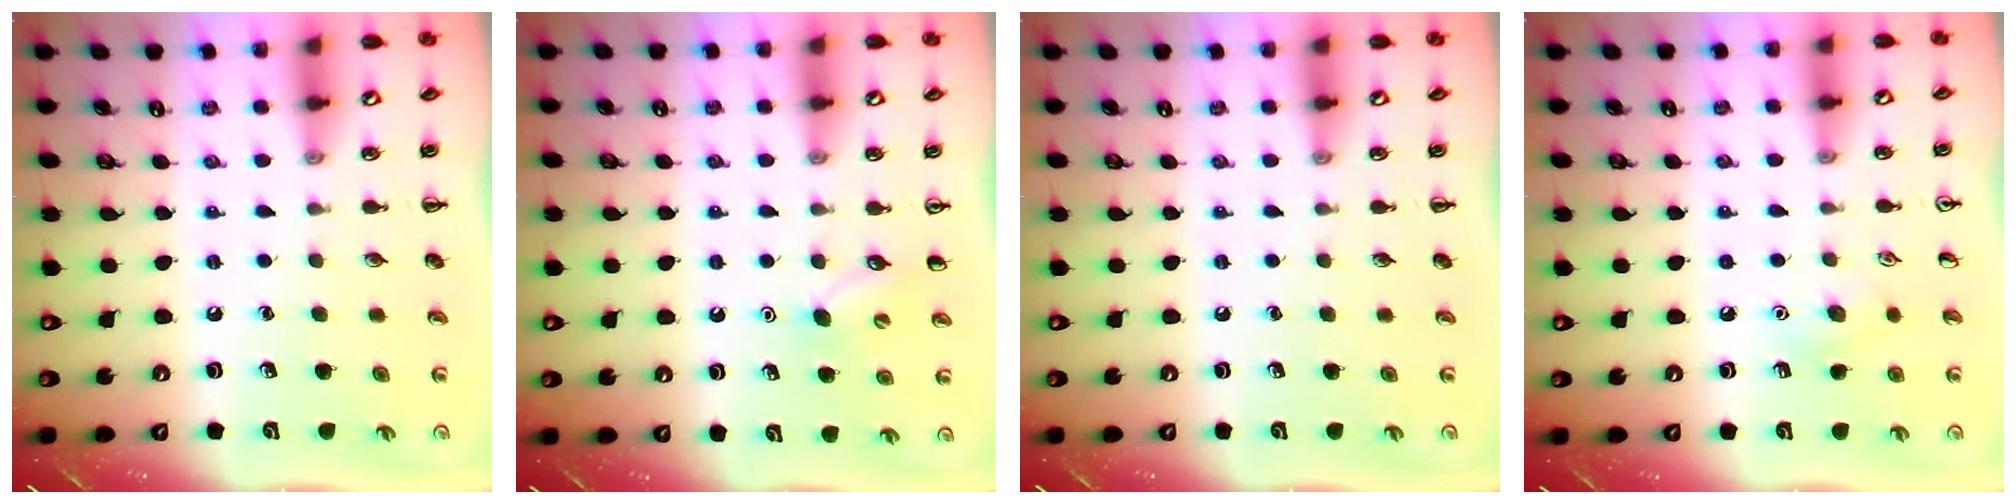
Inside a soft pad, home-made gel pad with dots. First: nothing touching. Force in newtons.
{"total": 5.4, "press": 5.2, "slide": 1.4}
{"total": 0.0}
{"total": 6.8, "press": 6.6, "slide": 1.6}